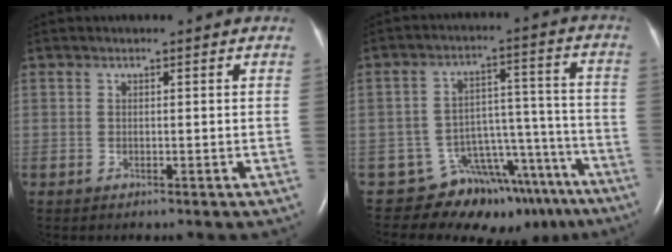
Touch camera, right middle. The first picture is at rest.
{"total": 14.0, "force": [-11.6, 7.1, 3.2], "torque": [-0.011, 0.074, -0.155]}